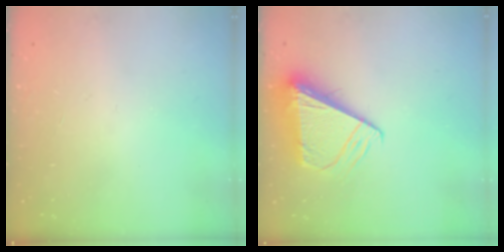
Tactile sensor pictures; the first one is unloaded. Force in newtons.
{"total": 8.1, "press": 8.0, "slide": 0.9}